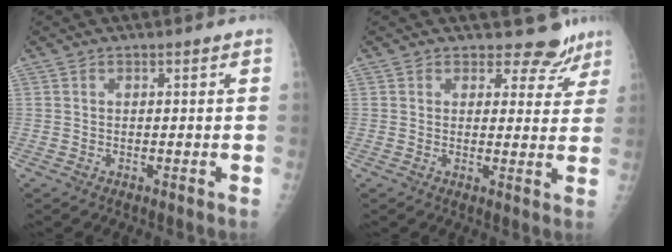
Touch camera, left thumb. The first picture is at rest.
{"total": 6.0, "force": [5.2, 3.0, 0.3], "torque": [0.029, -0.037, 0.052]}